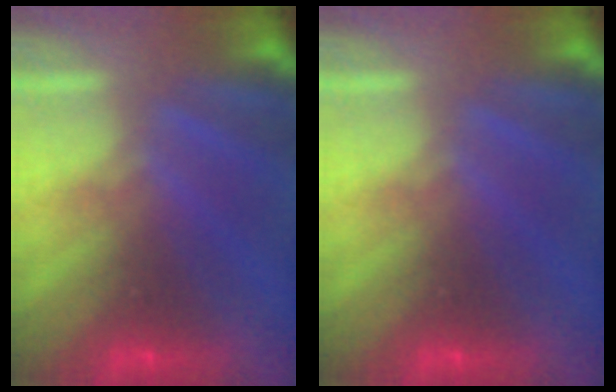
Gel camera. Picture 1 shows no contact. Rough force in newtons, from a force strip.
{"total": 0.0}